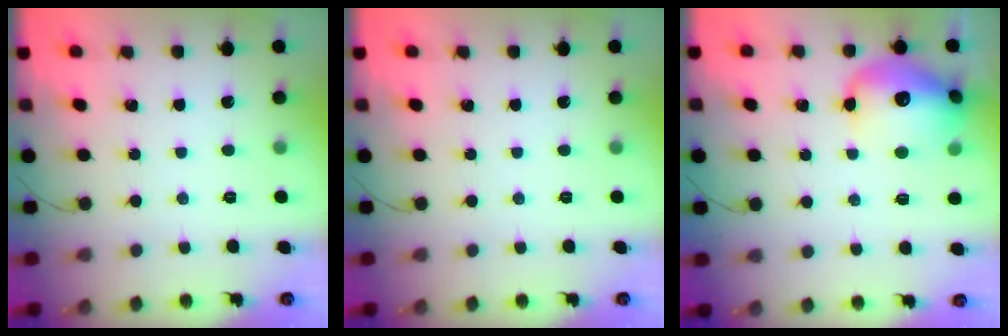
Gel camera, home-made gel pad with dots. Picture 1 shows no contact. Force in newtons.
{"total": 0.0}
{"total": 16.6, "press": 16.5, "slide": 1.9}